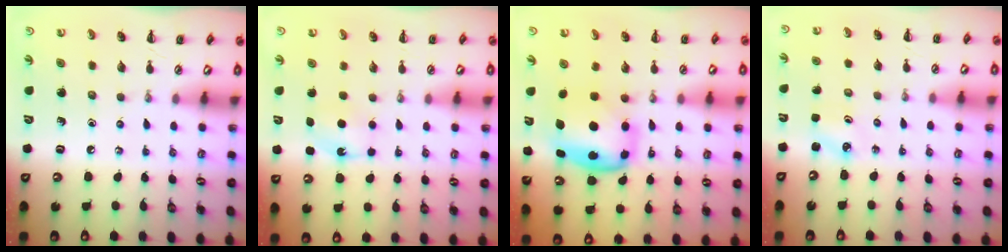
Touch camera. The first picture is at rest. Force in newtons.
{"total": 5.7, "press": 5.4, "slide": 1.7}
{"total": 6.5, "press": 6.3, "slide": 1.6}
{"total": 1.9, "press": 1.8, "slide": 0.5}